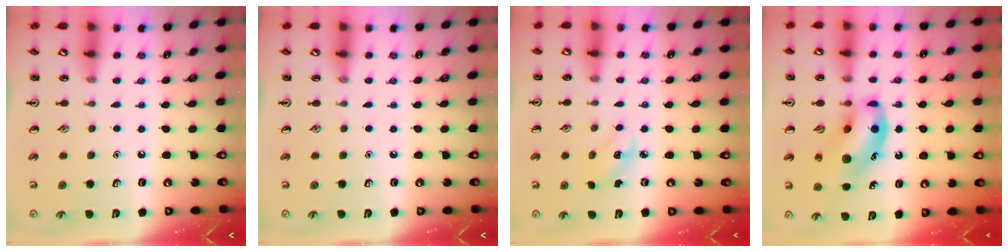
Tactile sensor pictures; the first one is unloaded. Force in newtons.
{"total": 0.0}
{"total": 2.6, "press": 2.5, "slide": 0.8}
{"total": 11.1, "press": 10.8, "slide": 2.6}